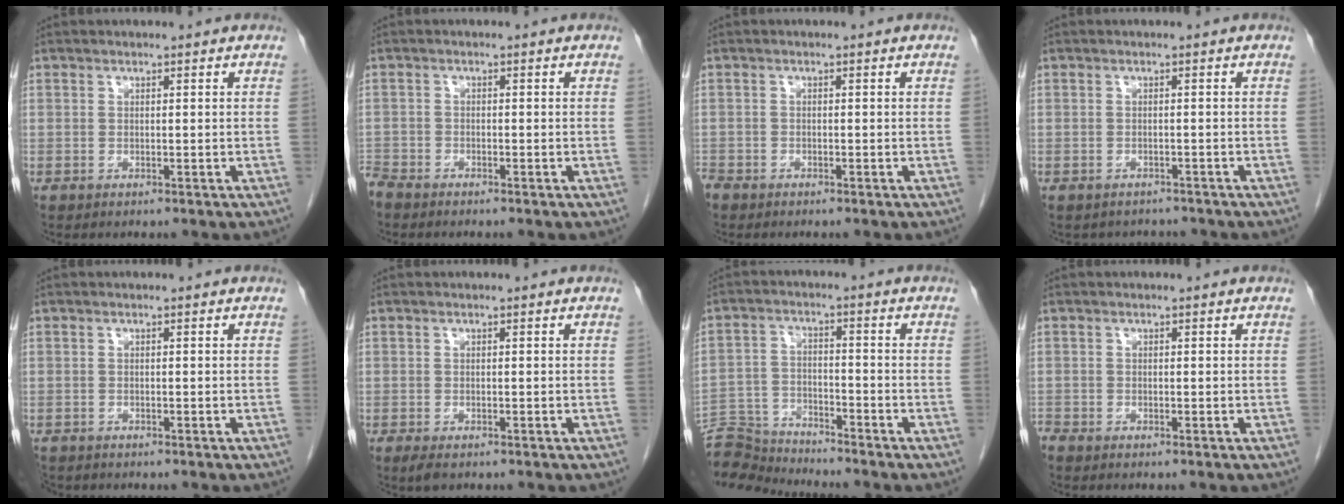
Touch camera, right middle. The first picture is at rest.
{"total": 2.8, "force": [-2.7, 0.7, 0.4], "torque": [-0.010, -0.007, -0.053]}
{"total": 2.2, "force": [-1.8, 1.2, 0.5], "torque": [-0.017, -0.002, -0.035]}
{"total": 3.4, "force": [-3.0, 1.6, -0.1], "torque": [-0.002, 0.006, -0.040]}
{"total": 2.0, "force": [-1.8, 0.9, 0.3], "torque": [-0.009, -0.003, -0.030]}
{"total": 1.9, "force": [-1.3, 0.7, 1.1], "torque": [-0.023, -0.004, -0.019]}
{"total": 8.1, "force": [-8.1, -0.2, -0.3], "torque": [0.001, 0.000, -0.153]}
{"total": 0.8, "force": [-0.8, 0.1, 0.1], "torque": [-0.007, -0.003, -0.018]}